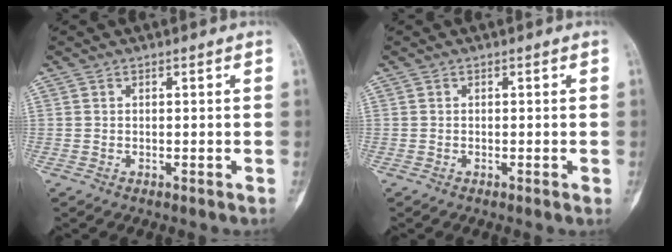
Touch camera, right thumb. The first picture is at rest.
{"total": 0.6, "force": [-0.2, 0.0, 0.5], "torque": [-0.009, -0.001, -0.002]}